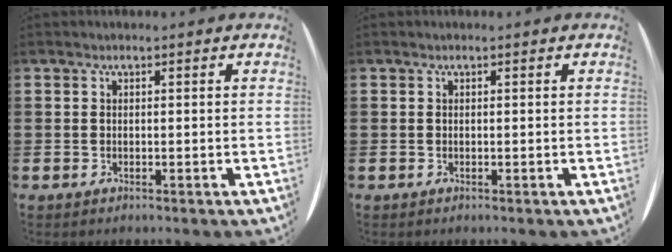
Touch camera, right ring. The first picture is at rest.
{"total": 0.0}